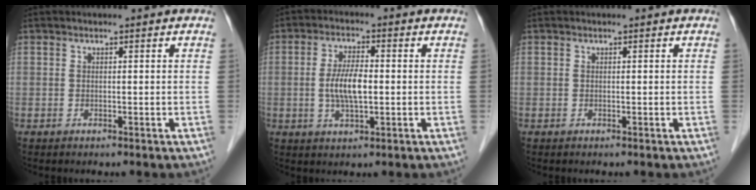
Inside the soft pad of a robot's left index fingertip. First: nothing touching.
{"total": 5.9, "force": [-0.7, 1.6, 5.6], "torque": [-0.118, -0.006, -0.012]}
{"total": 0.0}